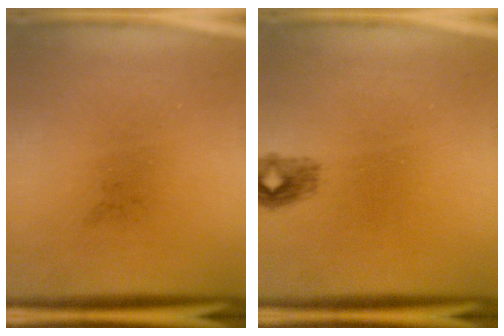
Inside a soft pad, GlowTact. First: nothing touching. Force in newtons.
{"total": 1.5}